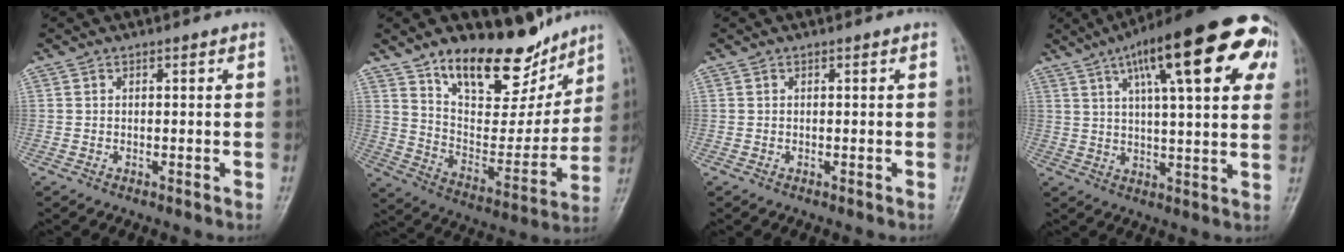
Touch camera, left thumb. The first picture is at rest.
{"total": 20.1, "force": [14.5, 9.1, 10.5], "torque": [-0.102, -0.088, 0.239]}
{"total": 0.0}
{"total": 25.4, "force": [10.7, 7.2, 21.9], "torque": [-0.297, 0.013, 0.147]}